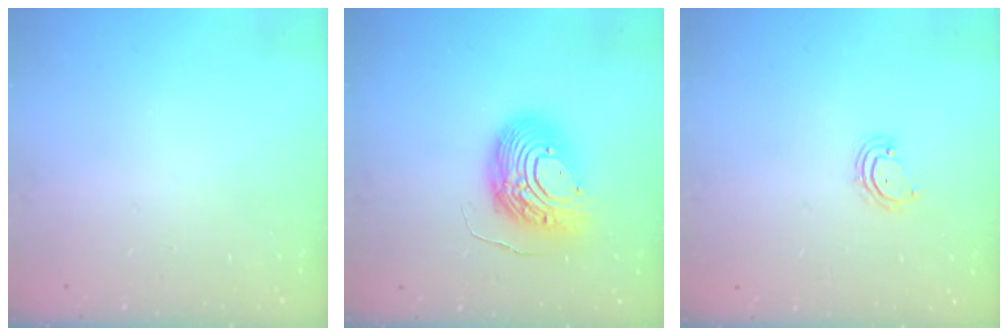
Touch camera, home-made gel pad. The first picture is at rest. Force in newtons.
{"total": 13.5, "press": 13.4, "slide": 1.7}
{"total": 4.1, "press": 4.1, "slide": 0.3}